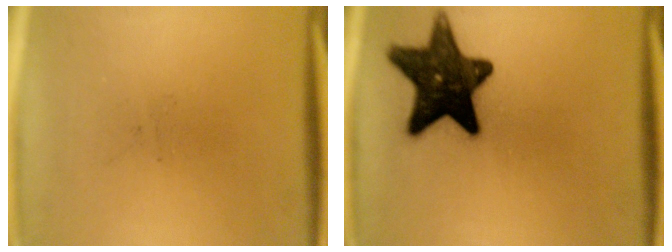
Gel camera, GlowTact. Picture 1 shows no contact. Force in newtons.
{"total": 15.5}